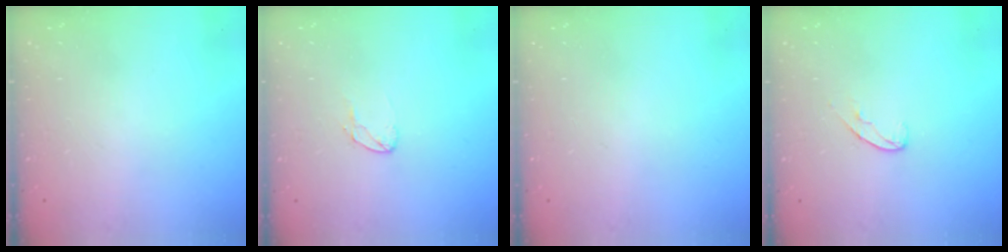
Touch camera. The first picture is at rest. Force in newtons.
{"total": 4.8, "press": 4.7, "slide": 0.3}
{"total": 0.0}
{"total": 6.1, "press": 6.1, "slide": 0.5}